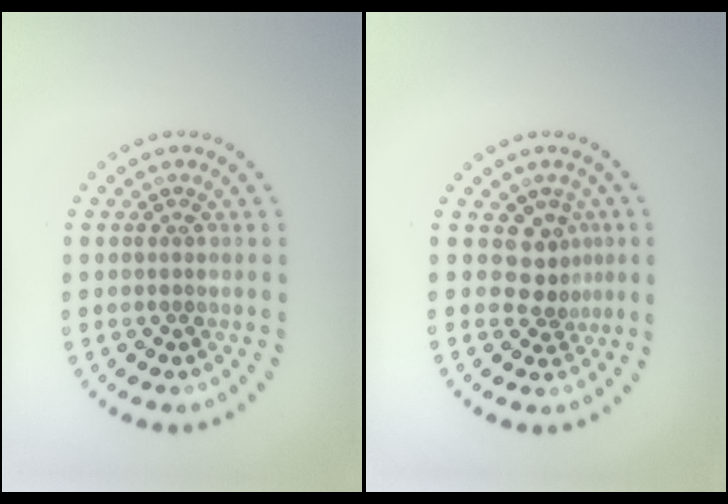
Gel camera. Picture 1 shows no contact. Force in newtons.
{"total": 2.7, "press": 1.9, "slide": 1.8}